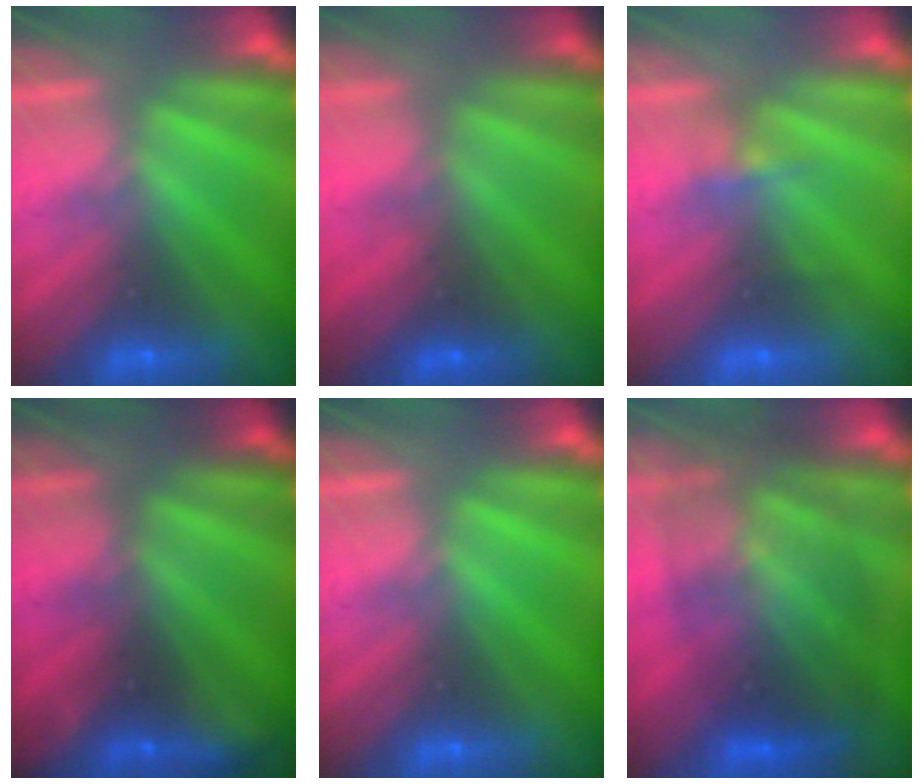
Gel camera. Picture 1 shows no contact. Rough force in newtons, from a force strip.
{"total": 4.8}
{"total": 2.1}
{"total": 2.4}
{"total": 0.0}
{"total": 7.9}